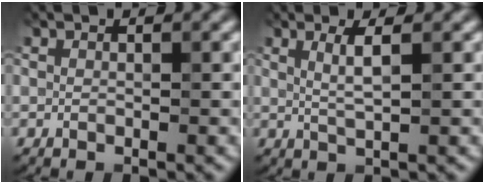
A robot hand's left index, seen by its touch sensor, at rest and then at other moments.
{"total": 2.2, "force": [0.7, 0.4, 2.1], "torque": [-0.036, 0.002, 0.012]}